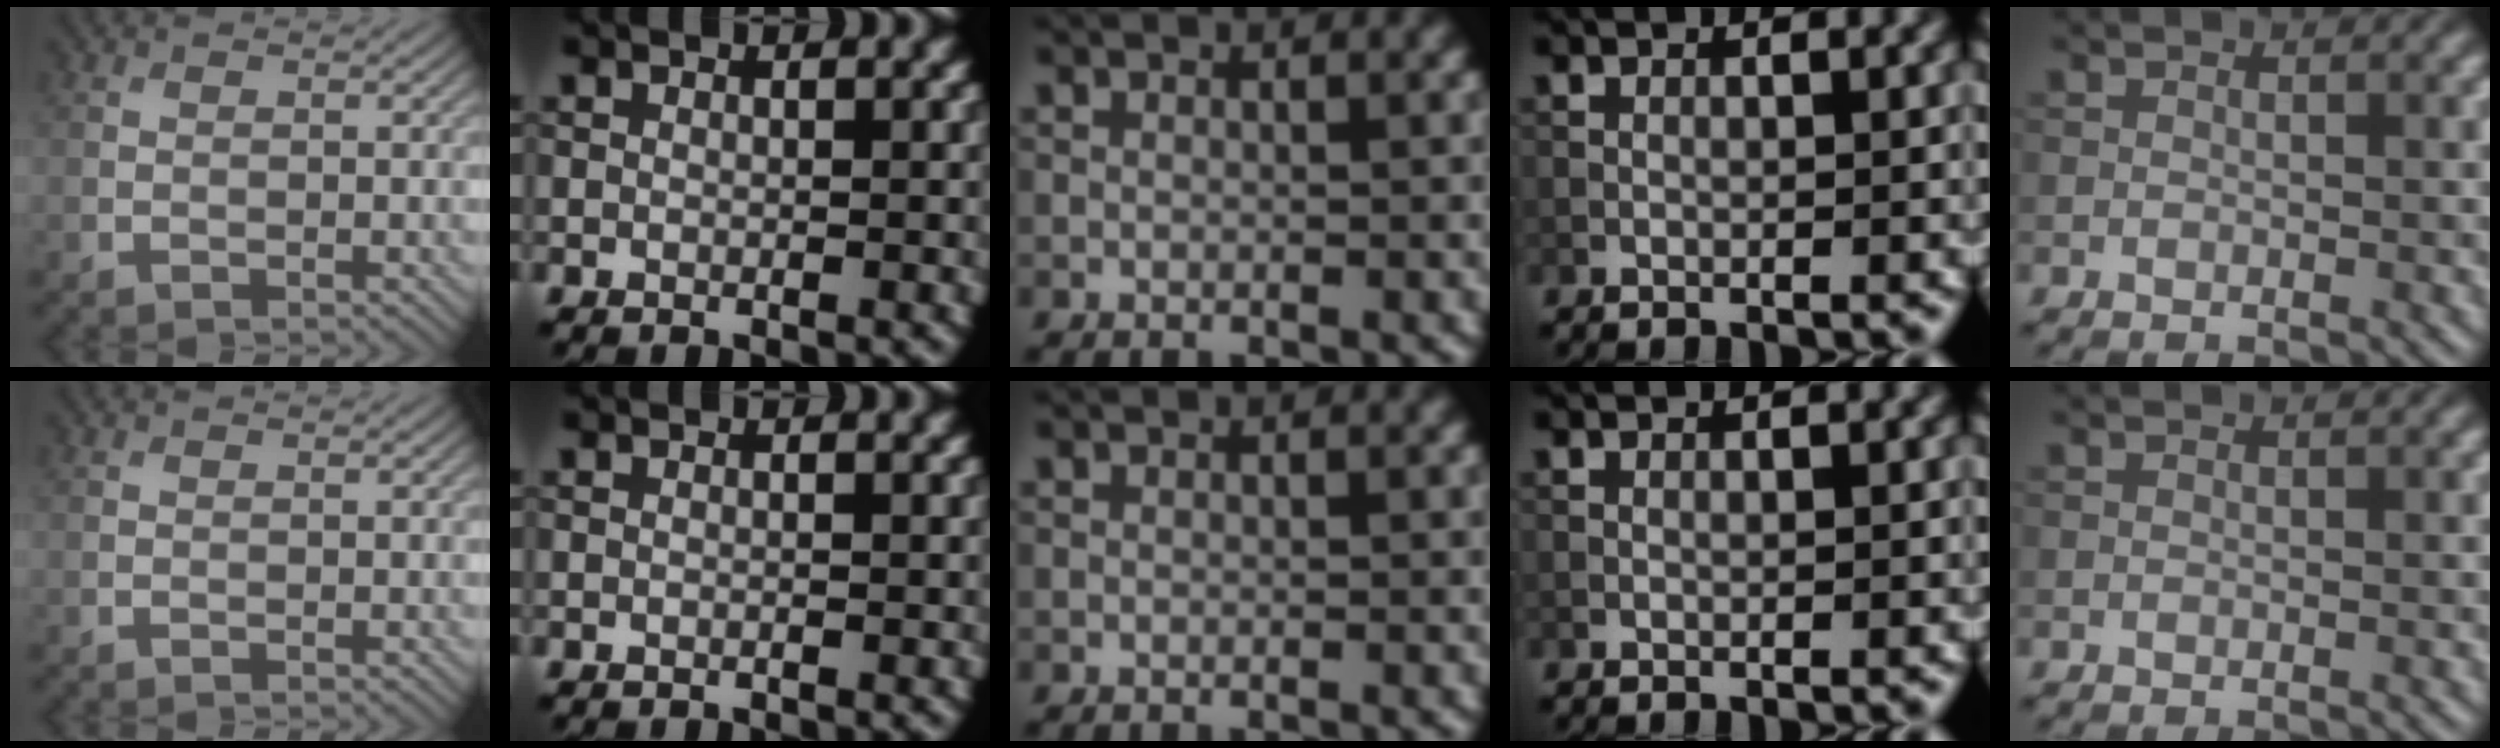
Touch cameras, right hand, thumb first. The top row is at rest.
{}